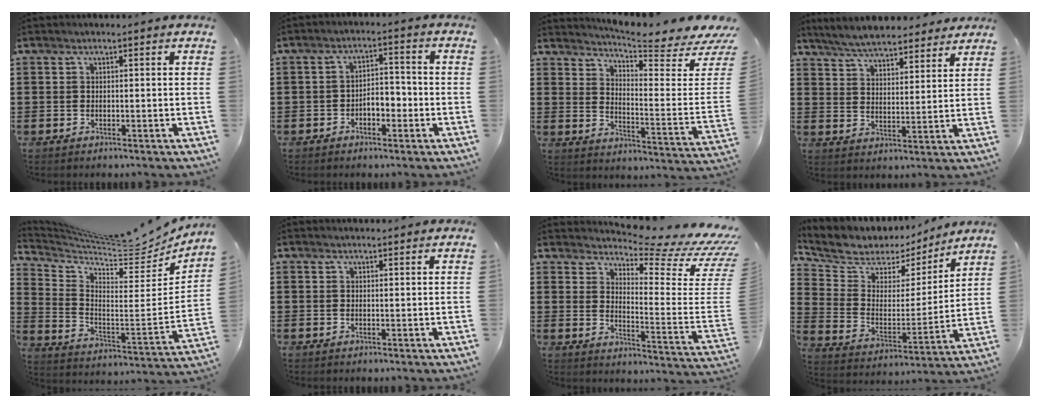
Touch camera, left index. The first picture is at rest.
{"total": 3.3, "force": [-1.7, 1.8, 2.3], "torque": [-0.044, 0.006, -0.036]}
{"total": 5.9, "force": [5.4, -0.4, 2.3], "torque": [-0.057, -0.062, 0.087]}
{"total": 5.9, "force": [5.8, 0.7, 1.3], "torque": [-0.048, -0.021, 0.105]}
{"total": 6.8, "force": [6.4, 0.7, 2.2], "torque": [-0.069, -0.058, 0.104]}
{"total": 0.7, "force": [0.7, 0.0, 0.1], "torque": [-0.003, 0.000, 0.015]}
{"total": 5.8, "force": [5.2, 0.1, 2.7], "torque": [-0.057, -0.062, 0.080]}
{"total": 6.3, "force": [5.3, 3.2, 0.5], "torque": [-0.054, -0.037, 0.090]}